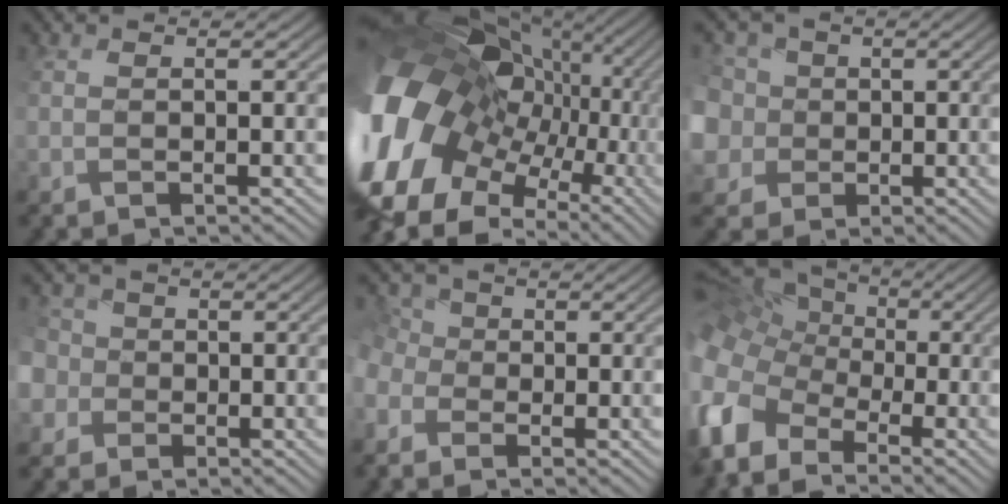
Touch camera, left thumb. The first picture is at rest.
{"total": 20.7, "force": [-0.7, 15.8, 13.3], "torque": [-0.325, -0.007, 0.005]}
{"total": 8.6, "force": [1.4, 8.0, 2.8], "torque": [-0.119, 0.010, -0.002]}
{"total": 5.8, "force": [0.0, 5.5, 1.7], "torque": [-0.076, 0.009, -0.028]}
{"total": 5.8, "force": [-1.7, 4.8, 2.7], "torque": [-0.091, 0.003, -0.040]}
{"total": 12.6, "force": [-2.2, 9.8, 7.7], "torque": [-0.236, -0.020, -0.013]}